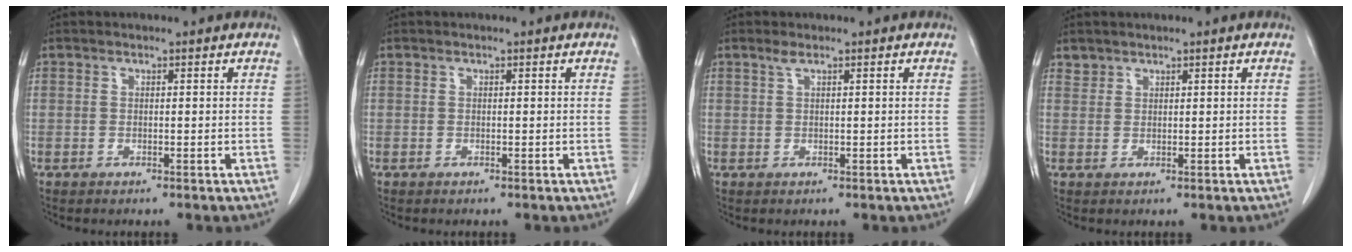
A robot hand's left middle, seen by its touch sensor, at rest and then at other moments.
{"total": 0.0}
{"total": 1.0, "force": [0.7, 0.0, 0.7], "torque": [-0.020, 0.007, 0.016]}
{"total": 1.1, "force": [1.0, 0.4, -0.2], "torque": [0.007, 0.002, 0.018]}